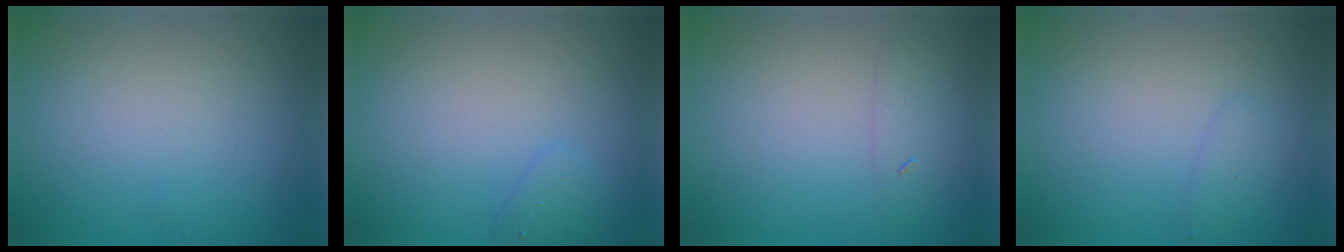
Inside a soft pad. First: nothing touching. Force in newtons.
{"total": 1.1, "press": 1.1, "slide": 0.0}
{"total": 1.6, "press": 1.6, "slide": 0.1}
{"total": 1.0, "press": 0.9, "slide": 0.1}